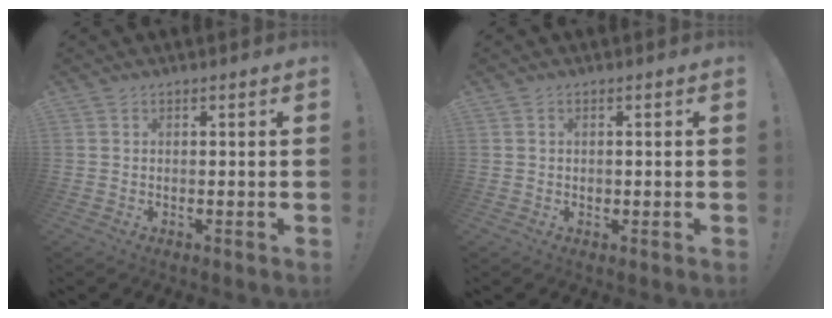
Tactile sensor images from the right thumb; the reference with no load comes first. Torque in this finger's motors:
{"motor_torque": [0.09, 0.08, -0.02, 0.06, 0.00]}